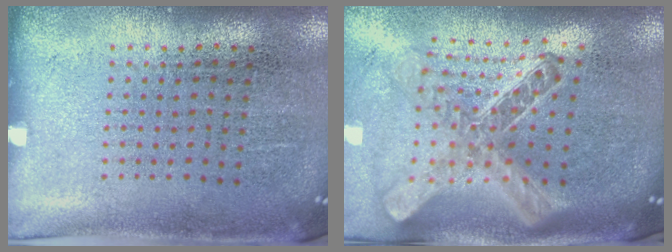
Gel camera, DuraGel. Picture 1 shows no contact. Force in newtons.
{"total": 2.7, "press": 2.0, "slide": 1.8}